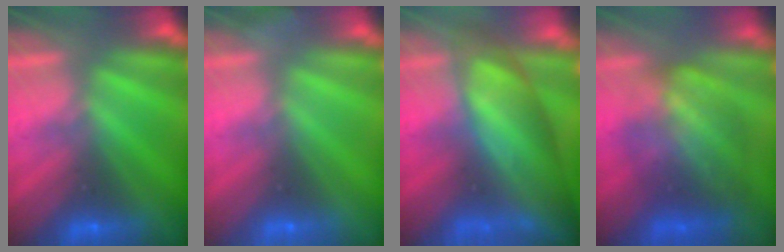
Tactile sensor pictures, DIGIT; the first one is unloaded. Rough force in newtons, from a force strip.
{"total": 2.3}
{"total": 10.2}
{"total": 7.0}